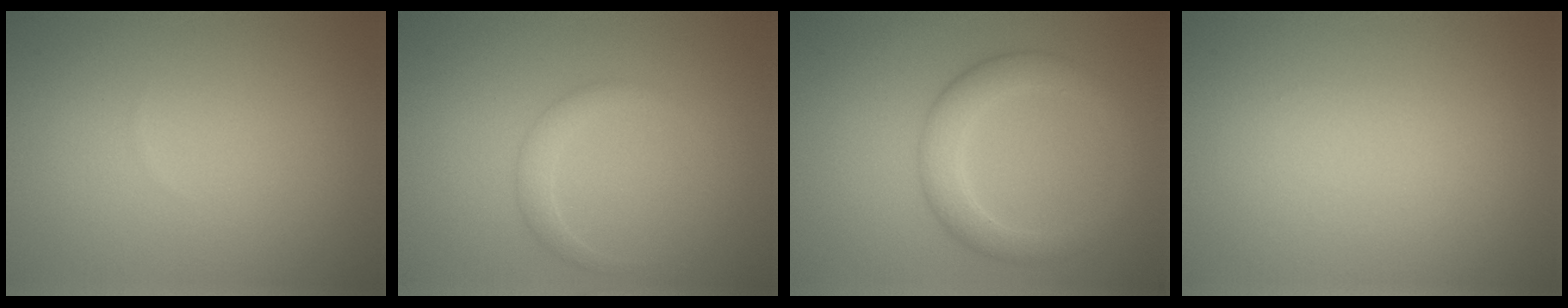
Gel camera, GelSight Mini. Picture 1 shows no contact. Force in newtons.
{"total": 1.5, "press": 1.5, "slide": 0.0}
{"total": 3.7, "press": 3.7, "slide": 0.1}
{"total": 0.0}